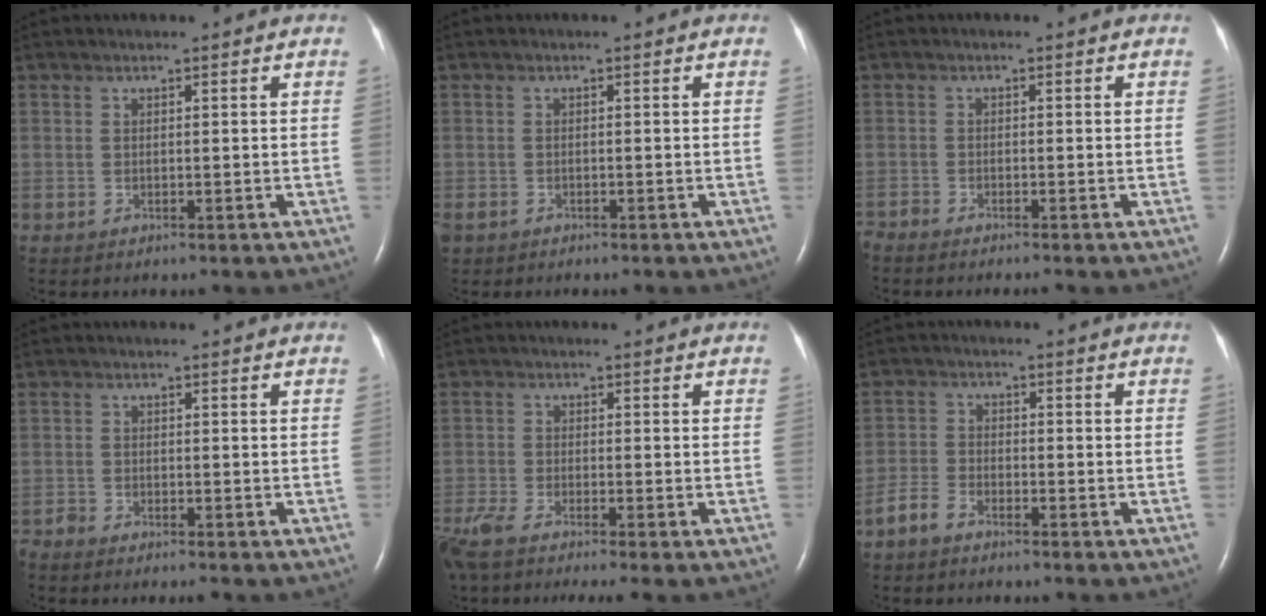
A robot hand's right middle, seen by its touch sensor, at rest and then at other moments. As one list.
[{"total": 1.9, "force": [-1.5, 1.0, 0.6], "torque": [-0.016, -0.002, -0.024]}, {"total": 2.5, "force": [-2.4, -0.2, 0.7], "torque": [-0.011, -0.006, -0.042]}, {"total": 3.1, "force": [-2.9, 0.0, 1.0], "torque": [-0.013, -0.008, -0.050]}, {"total": 8.7, "force": [-7.1, 0.5, 5.0], "torque": [-0.097, -0.017, -0.127]}, {"total": 3.5, "force": [-2.9, 1.4, 1.3], "torque": [-0.036, 0.000, -0.058]}]